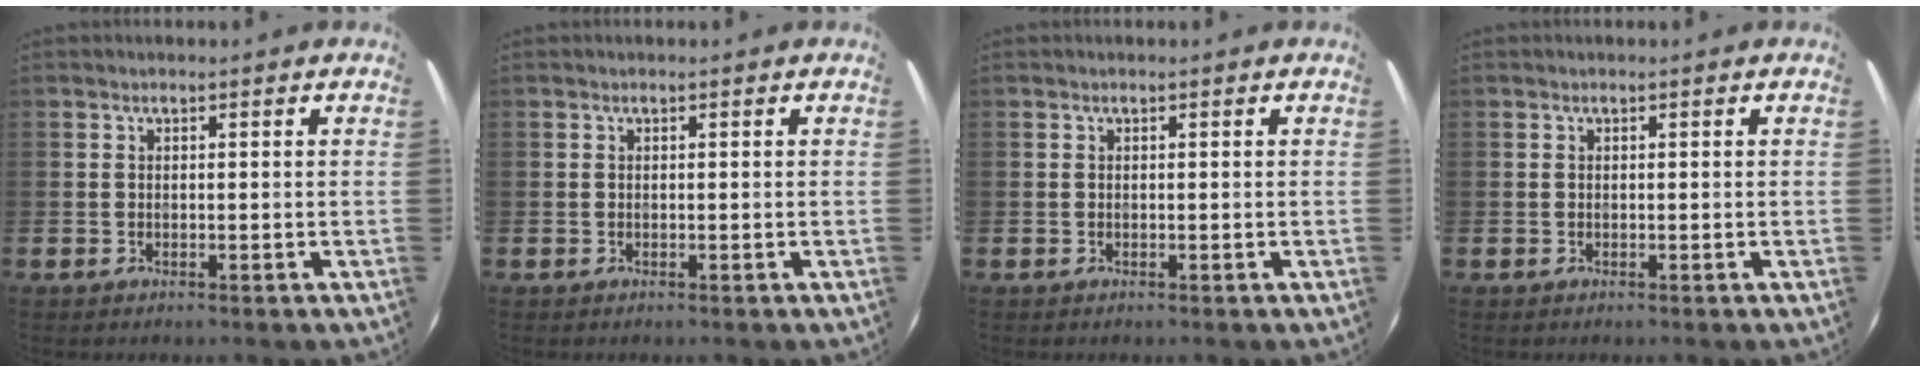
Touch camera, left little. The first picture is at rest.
{"total": 0.0}
{"total": 0.0}
{"total": 0.0}